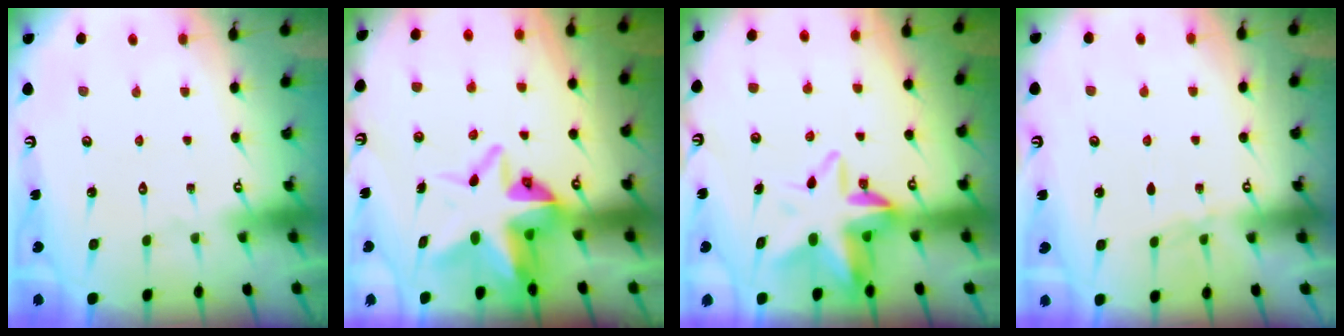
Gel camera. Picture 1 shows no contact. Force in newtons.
{"total": 9.8, "press": 9.7, "slide": 1.0}
{"total": 8.8, "press": 8.6, "slide": 1.5}
{"total": 3.4, "press": 3.4, "slide": 0.5}